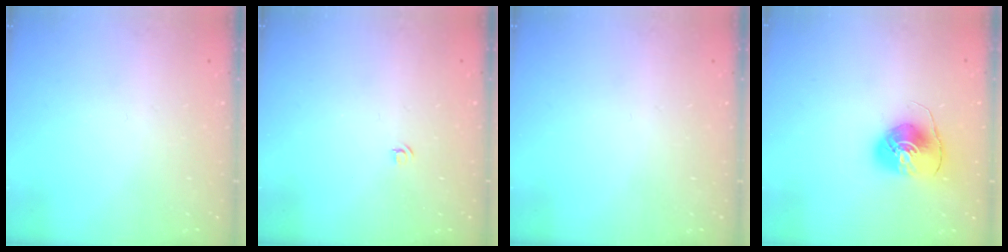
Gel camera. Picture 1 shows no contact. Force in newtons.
{"total": 3.2, "press": 3.2, "slide": 0.4}
{"total": 0.0}
{"total": 7.5, "press": 7.5, "slide": 0.7}